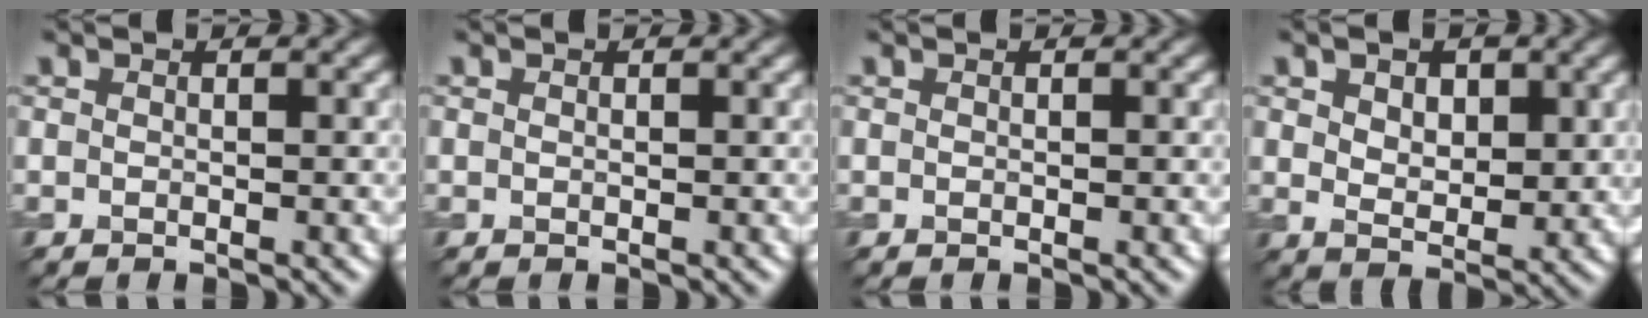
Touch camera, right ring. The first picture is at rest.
{"total": 0.0}
{"total": 0.0}
{"total": 4.2, "force": [1.5, 2.7, 2.8], "torque": [-0.046, -0.007, 0.025]}